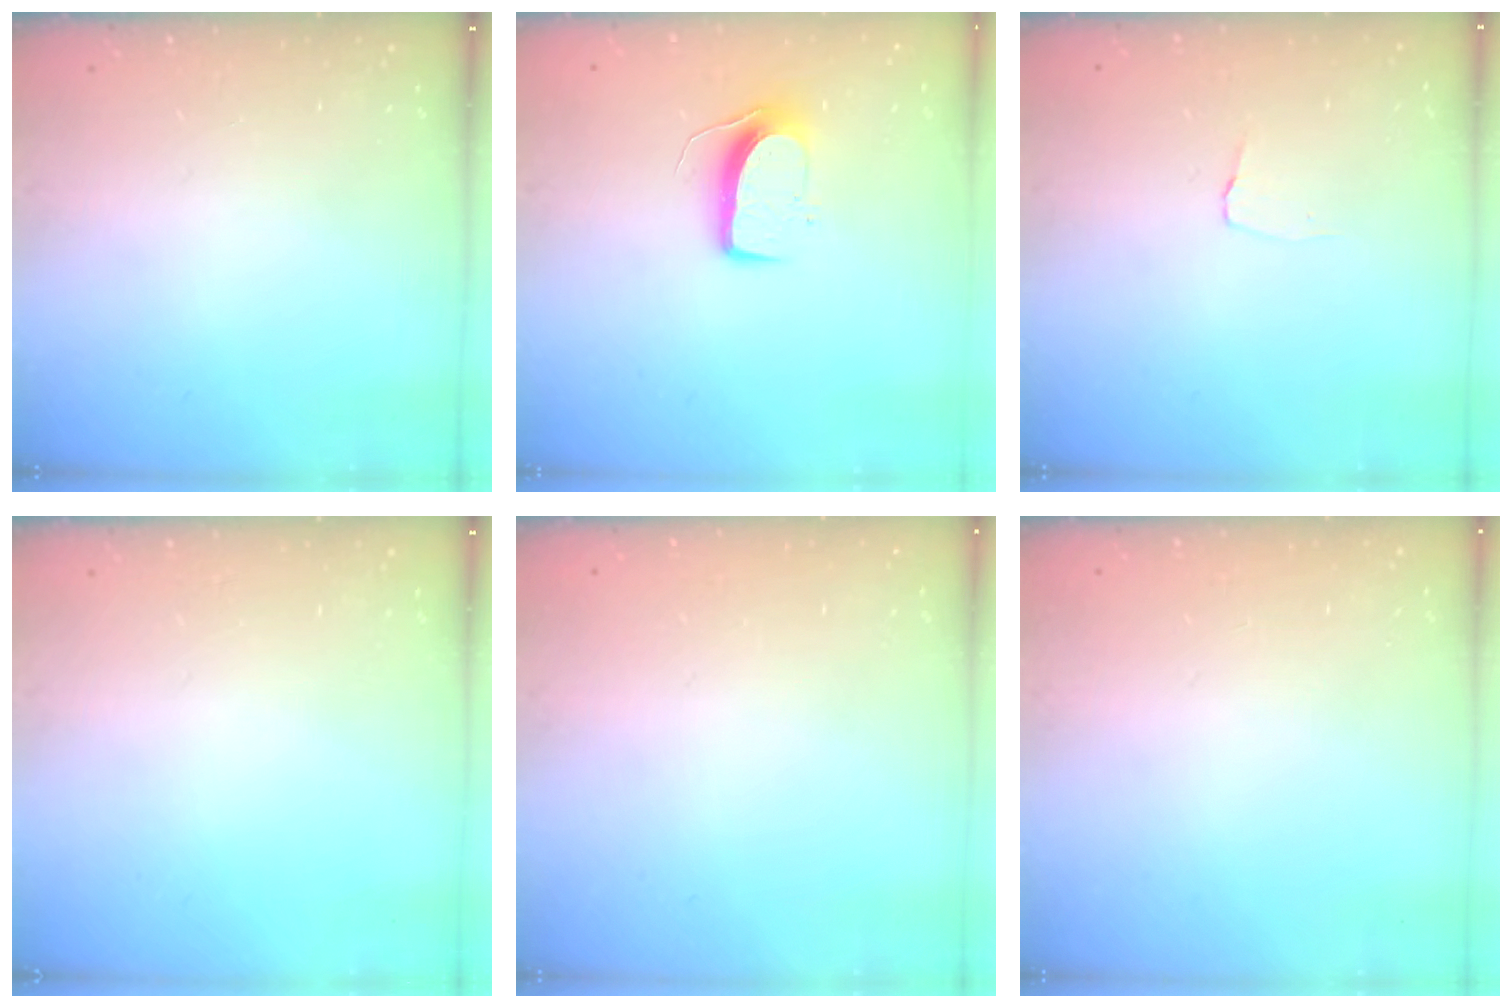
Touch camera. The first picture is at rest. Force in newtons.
{"total": 9.3, "press": 9.3, "slide": 0.5}
{"total": 2.9, "press": 2.8, "slide": 0.3}
{"total": 0.0}
{"total": 0.0}
{"total": 0.0}